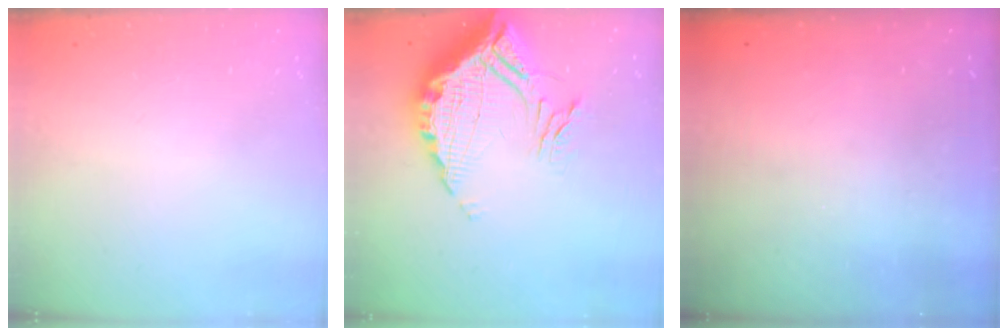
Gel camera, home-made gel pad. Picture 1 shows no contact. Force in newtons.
{"total": 16.5, "press": 16.5, "slide": 1.5}
{"total": 3.2, "press": 3.0, "slide": 1.1}